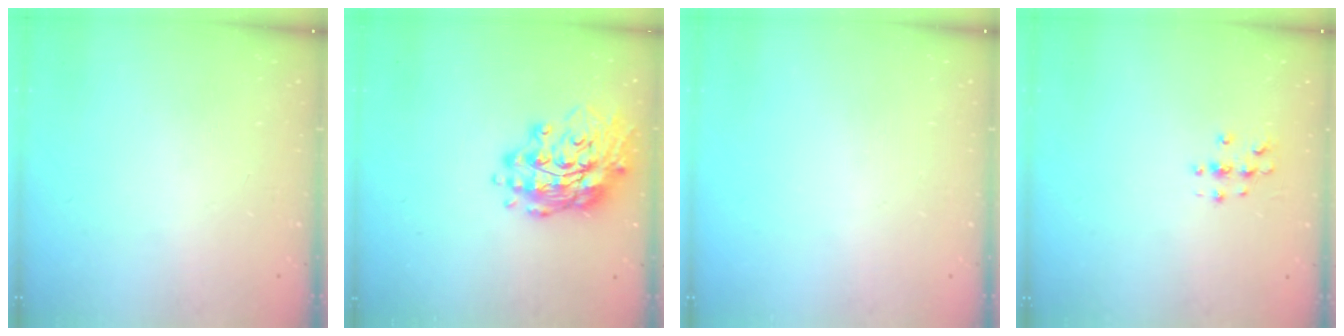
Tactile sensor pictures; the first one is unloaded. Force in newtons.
{"total": 16.9, "press": 16.6, "slide": 3.1}
{"total": 0.0}
{"total": 2.8, "press": 2.8, "slide": 0.3}